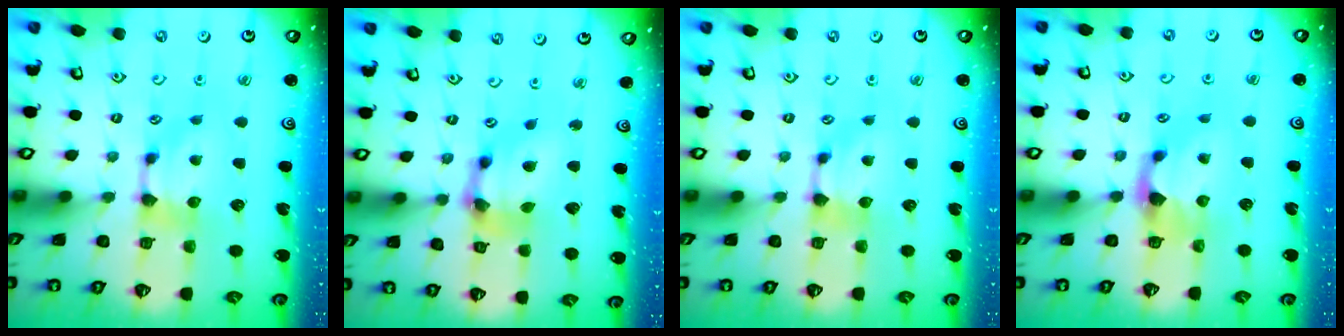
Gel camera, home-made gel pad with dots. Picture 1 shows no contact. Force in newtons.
{"total": 6.0, "press": 5.6, "slide": 2.2}
{"total": 0.0}
{"total": 1.2, "press": 0.9, "slide": 0.9}